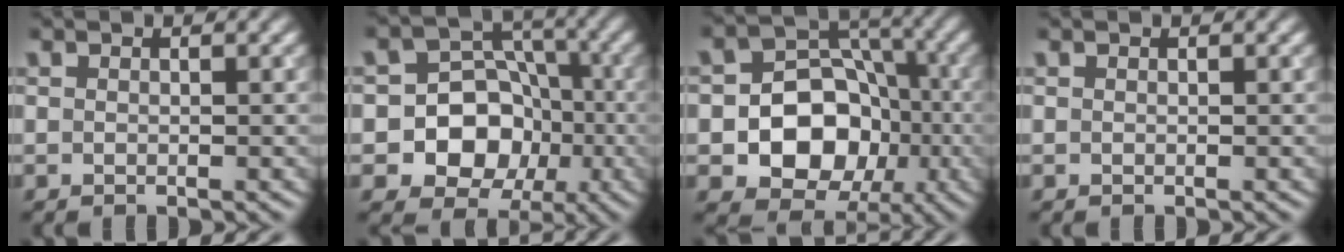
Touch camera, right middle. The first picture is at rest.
{"total": 9.6, "force": [-2.6, 8.5, 3.7], "torque": [-0.049, 0.018, -0.075]}
{"total": 9.2, "force": [-2.2, 7.5, 4.9], "torque": [-0.053, 0.002, -0.063]}
{"total": 0.0}